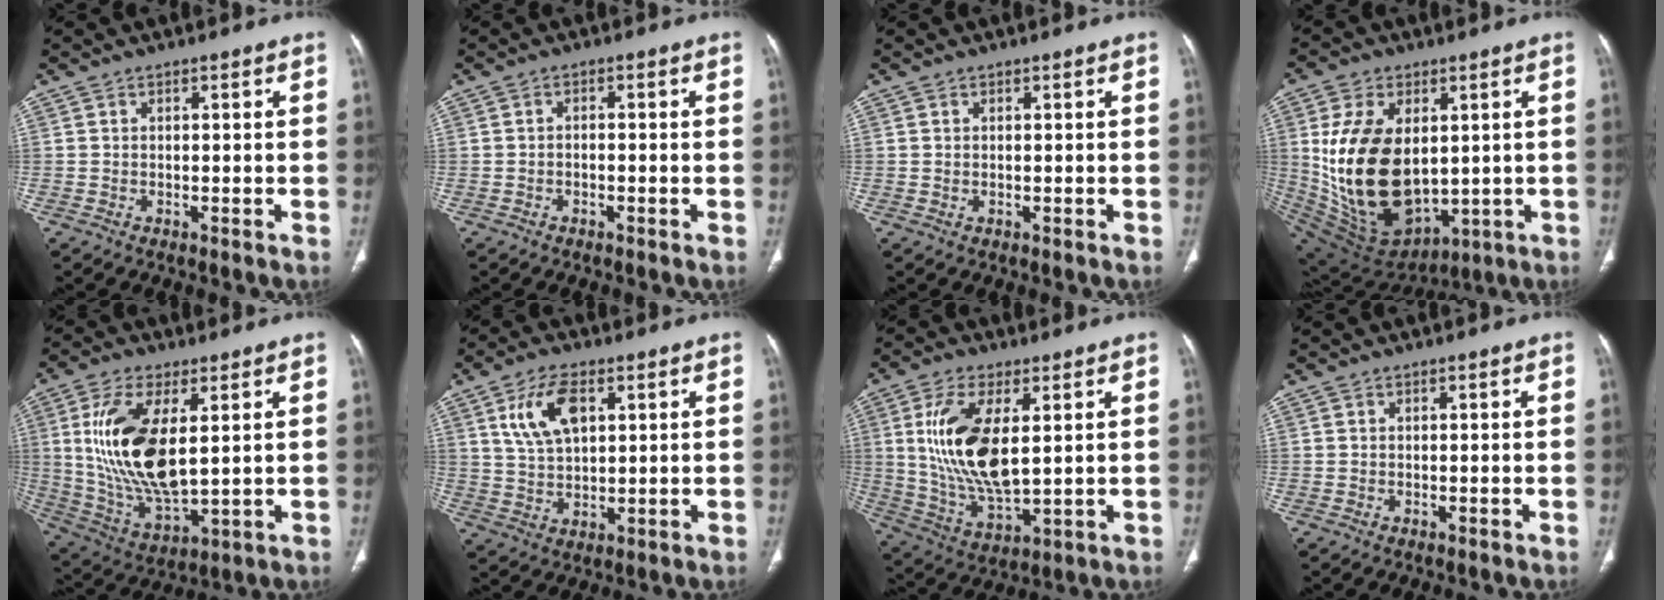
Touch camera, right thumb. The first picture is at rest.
{"total": 1.0, "force": [-0.5, 0.6, 0.6], "torque": [-0.010, 0.006, -0.009]}
{"total": 0.0}
{"total": 22.1, "force": [1.6, 13.8, 17.2], "torque": [-0.311, -0.026, 0.065]}
{"total": 17.9, "force": [3.4, 8.0, 15.6], "torque": [-0.311, -0.023, 0.076]}
{"total": 9.7, "force": [3.7, 5.1, 7.3], "torque": [-0.134, -0.008, 0.075]}
{"total": 15.8, "force": [3.0, 7.0, 13.8], "torque": [-0.275, -0.022, 0.069]}
{"total": 0.0}